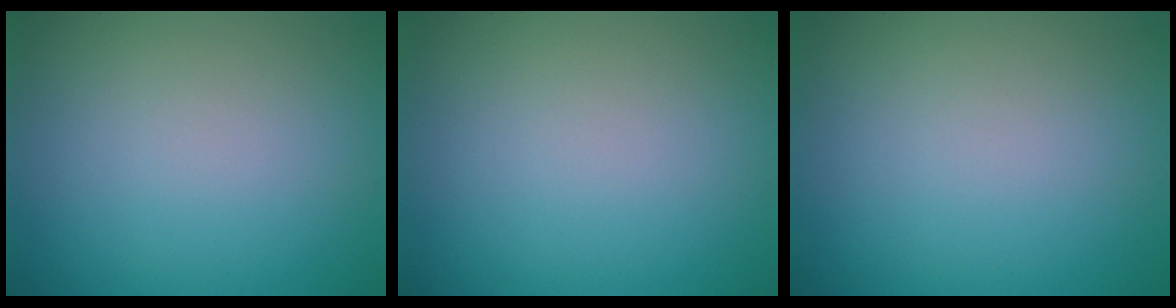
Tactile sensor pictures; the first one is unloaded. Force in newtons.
{"total": 0.0}
{"total": 0.0}